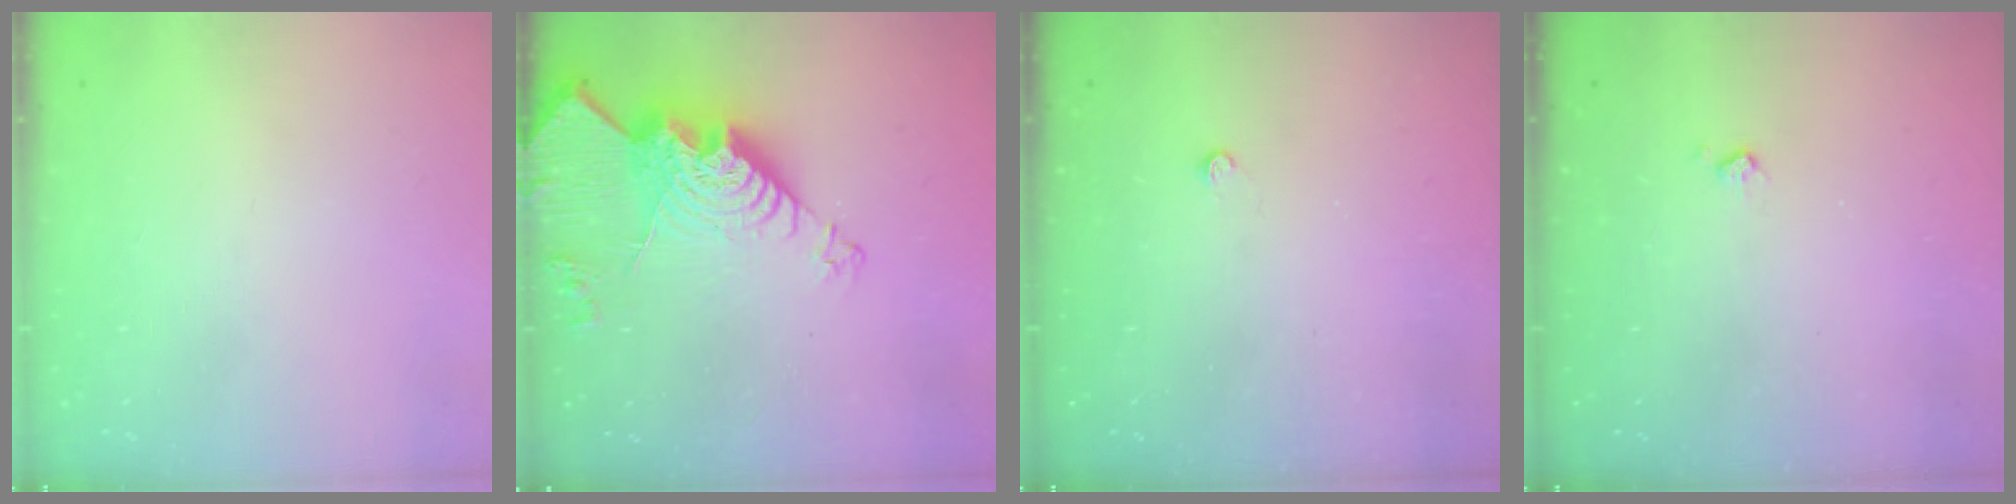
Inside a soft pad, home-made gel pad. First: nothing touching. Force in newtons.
{"total": 20.2, "press": 20.1, "slide": 2.1}
{"total": 2.0, "press": 1.9, "slide": 0.3}
{"total": 4.0, "press": 4.0, "slide": 0.5}